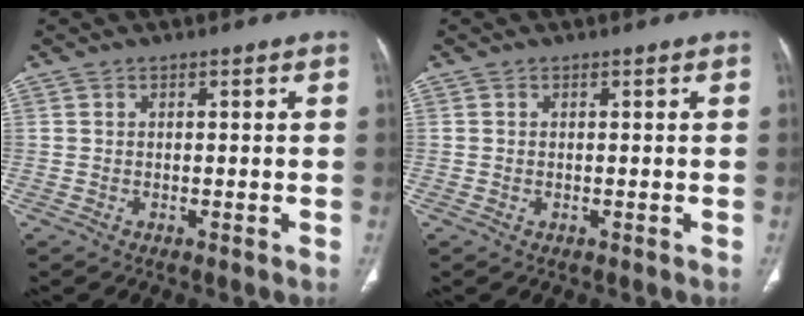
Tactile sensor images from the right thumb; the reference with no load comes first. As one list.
[{"total": 0.0}]